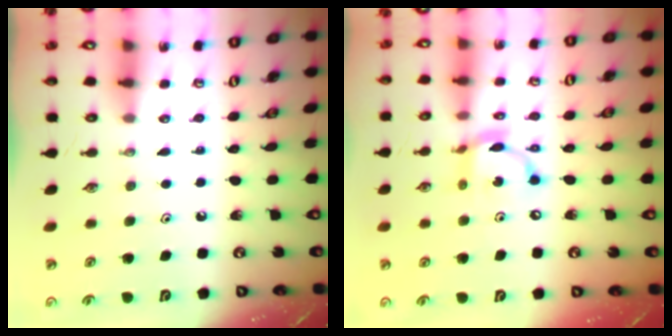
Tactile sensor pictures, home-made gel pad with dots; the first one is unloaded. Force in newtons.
{"total": 10.6, "press": 10.6, "slide": 0.7}